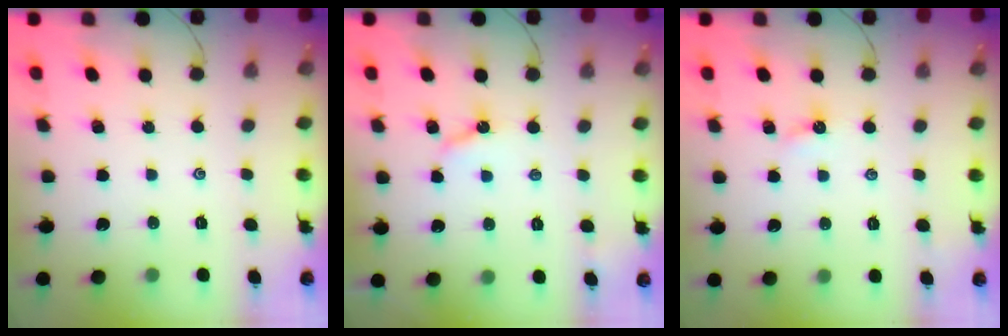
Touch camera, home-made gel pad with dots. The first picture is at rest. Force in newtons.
{"total": 4.2, "press": 4.2, "slide": 0.2}
{"total": 2.4, "press": 2.4, "slide": 0.3}